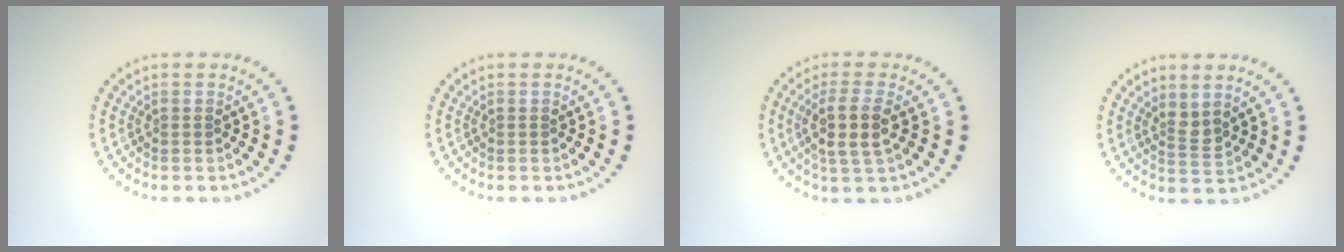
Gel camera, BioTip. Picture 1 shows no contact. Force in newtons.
{"total": 0.0}
{"total": 3.2, "press": 2.8, "slide": 1.5}
{"total": 1.7, "press": 1.3, "slide": 1.1}